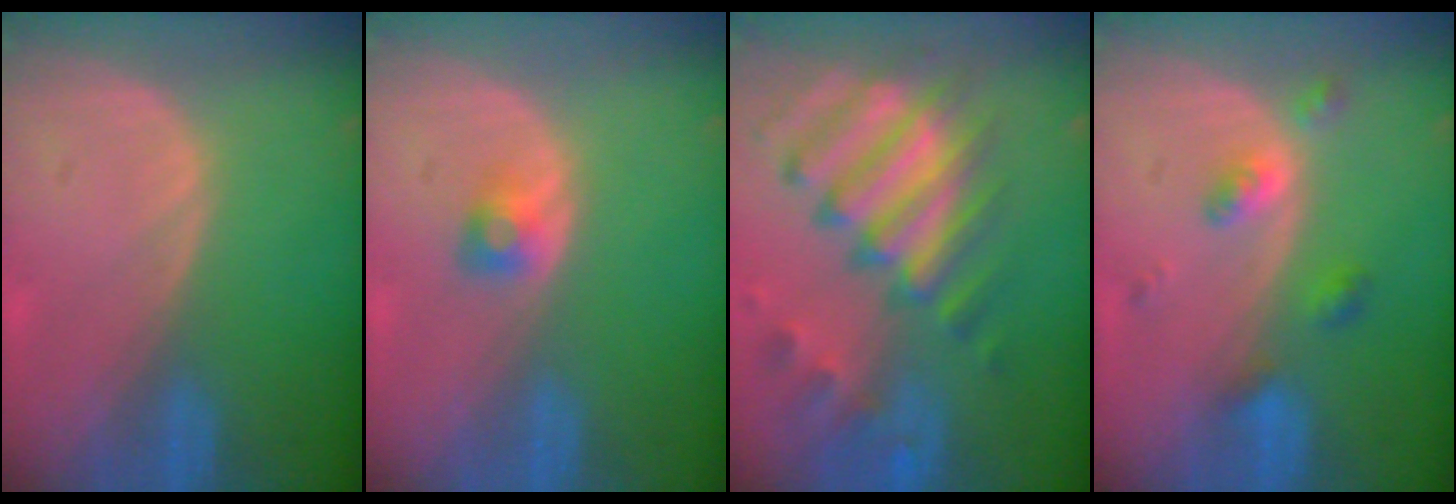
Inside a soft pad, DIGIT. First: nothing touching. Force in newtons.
{"total": 2.2, "press": 2.1, "slide": 0.3}
{"total": 12.0, "press": 10.4, "slide": 6.0}
{"total": 4.4, "press": 4.0, "slide": 1.7}